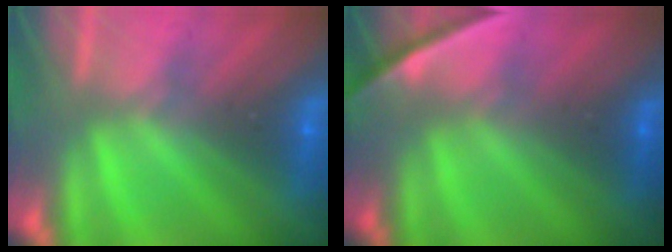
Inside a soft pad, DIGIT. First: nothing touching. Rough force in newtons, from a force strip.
{"total": 2.1}